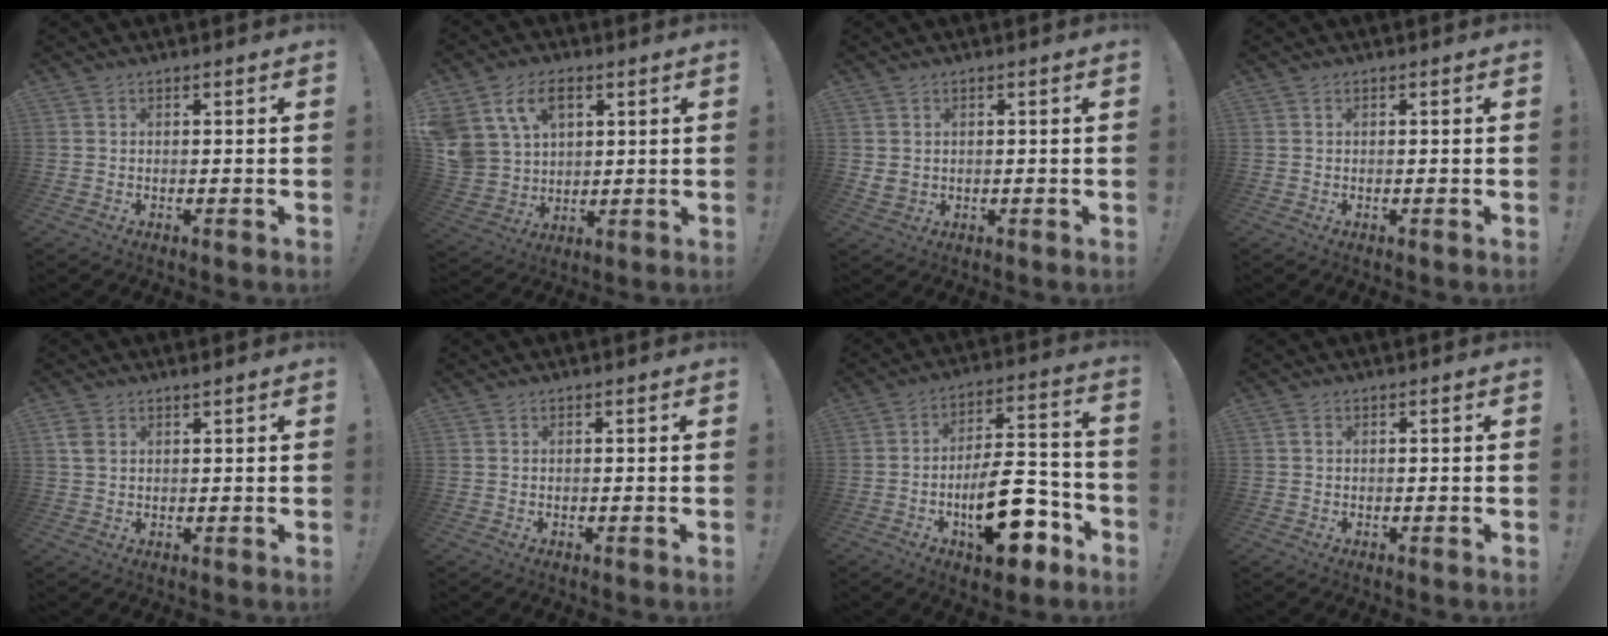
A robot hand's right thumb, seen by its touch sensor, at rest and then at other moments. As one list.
[{"total": 12.9, "force": [6.3, 9.2, 6.4], "torque": [-0.120, -0.024, 0.128]}, {"total": 2.7, "force": [1.0, 2.0, 1.4], "torque": [-0.027, 0.001, 0.021]}, {"total": 0.0}, {"total": 2.9, "force": [1.5, 1.3, 2.0], "torque": [-0.035, -0.001, 0.027]}, {"total": 0.0}, {"total": 18.9, "force": [-7.4, 9.1, 14.9], "torque": [-0.216, 0.061, -0.109]}, {"total": 0.9, "force": [0.0, 0.7, 0.5], "torque": [-0.010, 0.004, 0.000]}]